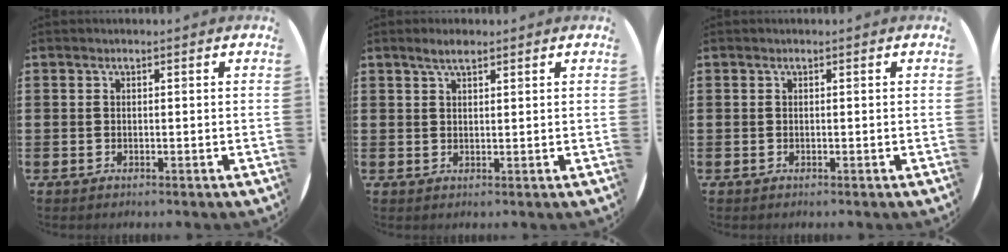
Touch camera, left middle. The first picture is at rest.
{"total": 2.2, "force": [1.8, 0.6, 1.2], "torque": [-0.018, 0.002, 0.030]}
{"total": 0.0}